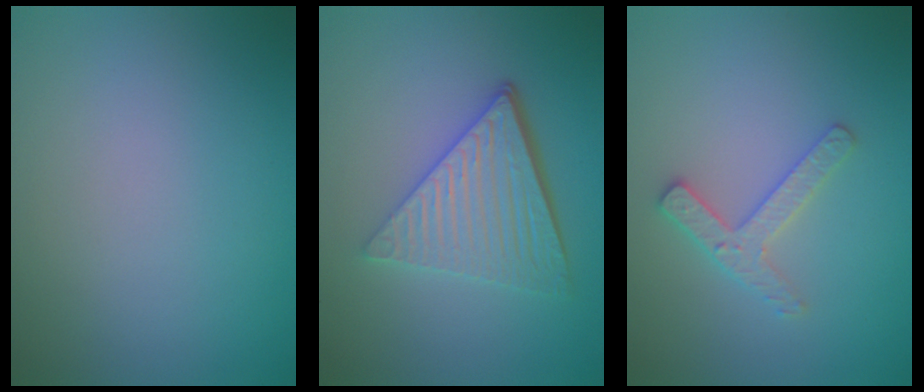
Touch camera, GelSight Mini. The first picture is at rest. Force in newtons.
{"total": 6.0, "press": 4.2, "slide": 4.3}
{"total": 2.4, "press": 2.4, "slide": 0.4}